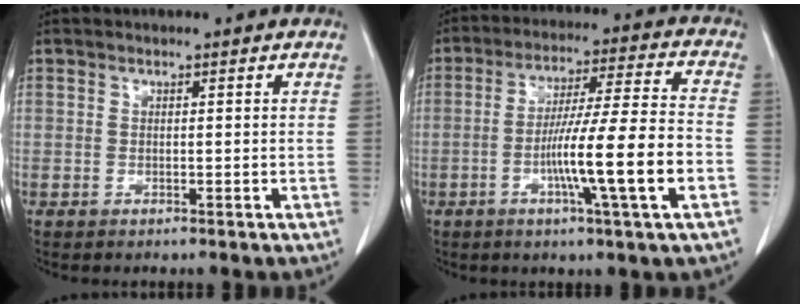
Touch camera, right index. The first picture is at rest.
{"total": 14.3, "force": [-4.2, -0.6, 13.6], "torque": [-0.233, -0.003, -0.073]}